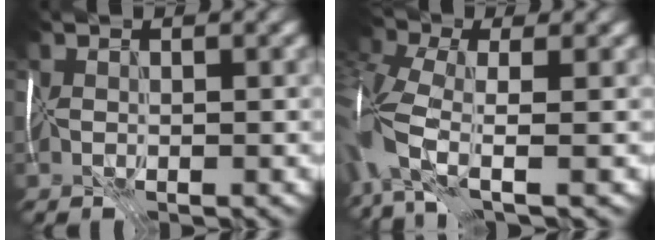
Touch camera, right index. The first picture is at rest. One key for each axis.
{"total": 7.3, "fx": -2.3, "fy": 3.2, "fz": 6.1, "tx": -0.156, "ty": -0.006, "tz": -0.059}